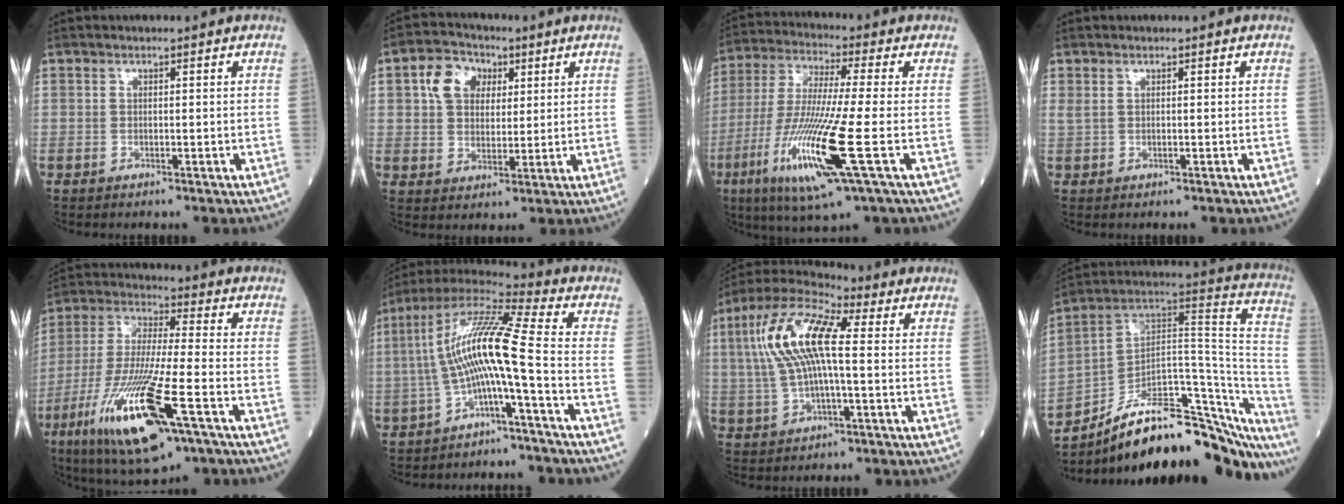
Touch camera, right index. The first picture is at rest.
{"total": 7.4, "force": [2.8, 5.4, 4.2], "torque": [-0.086, 0.023, 0.050]}
{"total": 16.1, "force": [-5.3, 0.0, 15.2], "torque": [-0.323, -0.030, -0.103]}
{"total": 0.5, "force": [0.2, -0.2, 0.4], "torque": [-0.017, 0.003, 0.005]}
{"total": 19.6, "force": [-8.8, 2.7, 17.4], "torque": [-0.372, -0.040, -0.154]}
{"total": 12.1, "force": [-2.3, -0.3, 11.9], "torque": [-0.233, 0.032, -0.051]}
{"total": 13.2, "force": [1.8, 3.4, 12.6], "torque": [-0.270, 0.030, 0.028]}
{"total": 29.6, "force": [-22.8, 8.9, 16.5], "torque": [-0.161, 0.045, -0.329]}